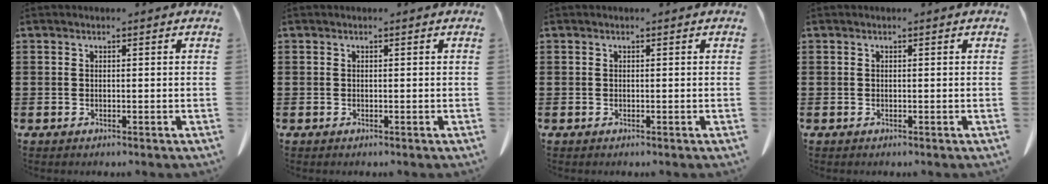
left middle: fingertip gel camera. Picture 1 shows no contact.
{"total": 0.0}
{"total": 0.0}
{"total": 0.0}